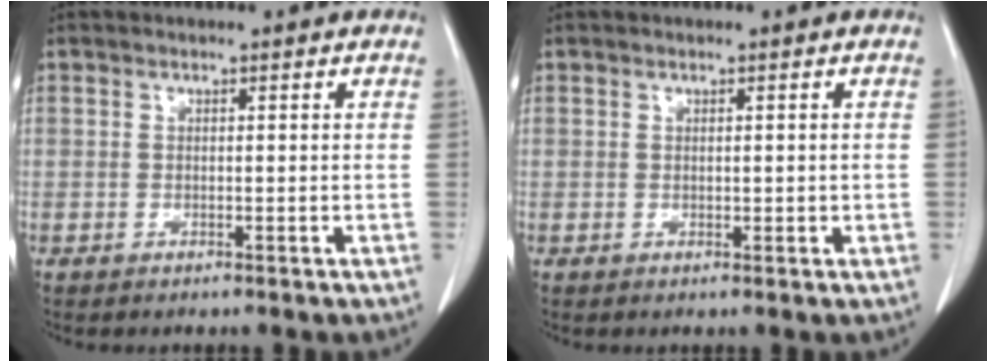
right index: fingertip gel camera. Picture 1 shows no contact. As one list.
[{"total": 0.8, "force": [0.0, 0.6, 0.5], "torque": [-0.006, -0.001, 0.004]}]